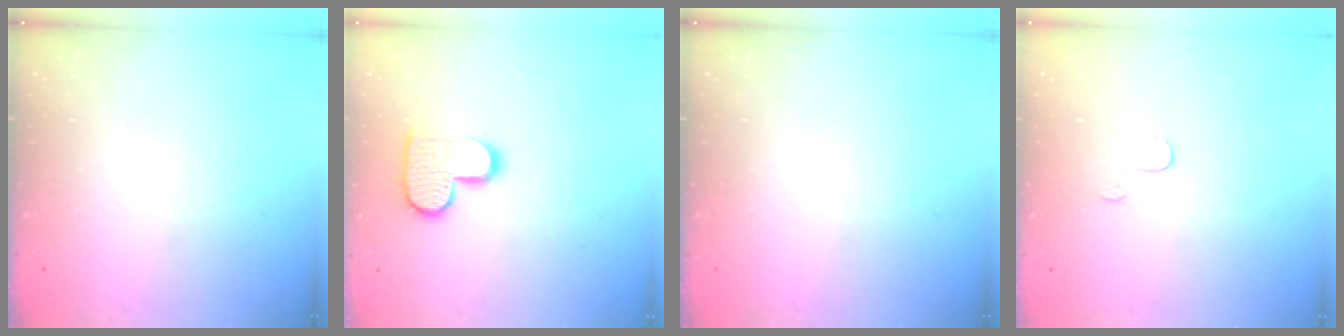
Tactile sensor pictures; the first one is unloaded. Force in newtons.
{"total": 12.0, "press": 12.0, "slide": 0.6}
{"total": 0.0}
{"total": 3.0, "press": 3.0, "slide": 0.3}